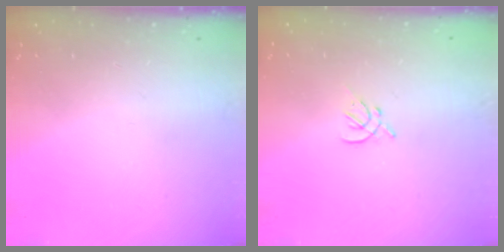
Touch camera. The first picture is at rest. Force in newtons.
{"total": 2.0, "press": 1.9, "slide": 0.5}